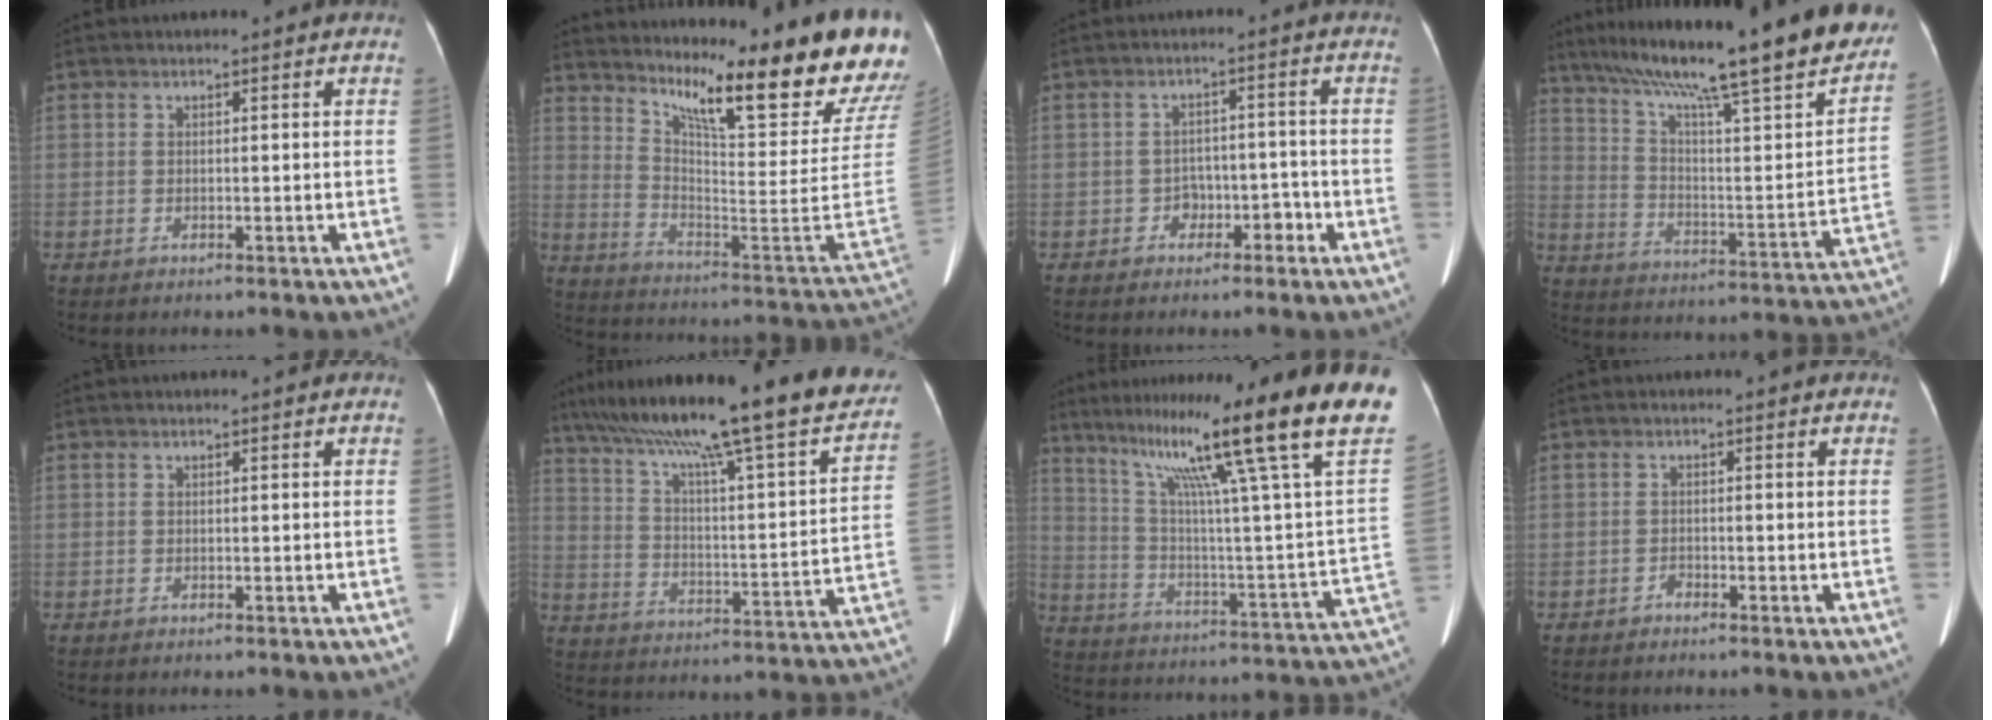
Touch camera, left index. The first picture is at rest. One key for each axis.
{"total": 26.4, "fx": 21.1, "fy": 2.2, "fz": 15.6, "tx": -0.251, "ty": -0.091, "tz": 0.282}
{"total": 3.4, "fx": -1.9, "fy": 2.4, "fz": 1.5, "tx": -0.014, "ty": 0.019, "tz": -0.025}
{"total": 31.8, "fx": 25.1, "fy": 3.0, "fz": 19.4, "tx": -0.271, "ty": -0.049, "tz": 0.335}
{"total": 0.0}
{"total": 31.3, "fx": 25.0, "fy": 2.9, "fz": 18.6, "tx": -0.284, "ty": -0.021, "tz": 0.342}
{"total": 28.8, "fx": 20.3, "fy": -1.3, "fz": 20.3, "tx": -0.288, "ty": -0.044, "tz": 0.292}
{"total": 0.8, "fx": -0.7, "fy": 0.3, "fz": 0.1, "tx": -0.001, "ty": 0.001, "tz": -0.014}